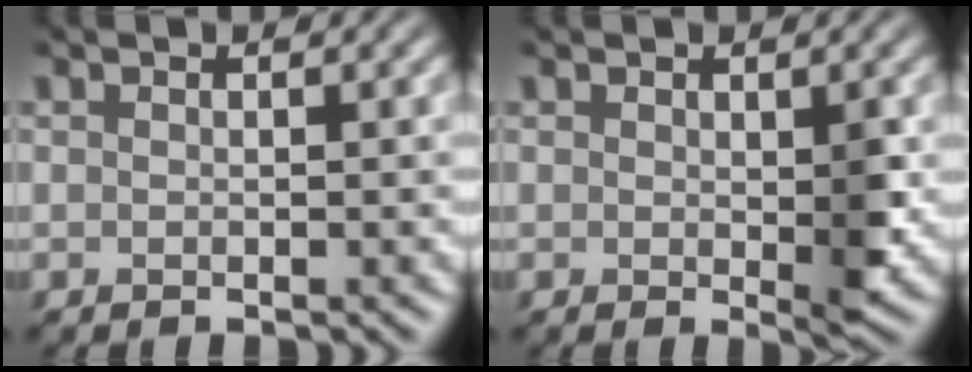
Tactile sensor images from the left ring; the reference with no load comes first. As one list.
[{"total": 2.0, "force": [-0.1, 0.5, 2.0], "torque": [-0.036, -0.008, 0.002]}]